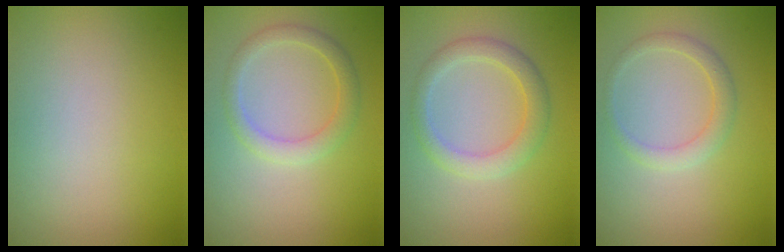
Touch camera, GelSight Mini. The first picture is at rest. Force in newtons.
{"total": 2.3, "press": 2.3, "slide": 0.1}
{"total": 2.9, "press": 2.9, "slide": 0.4}
{"total": 1.8, "press": 1.8, "slide": 0.0}